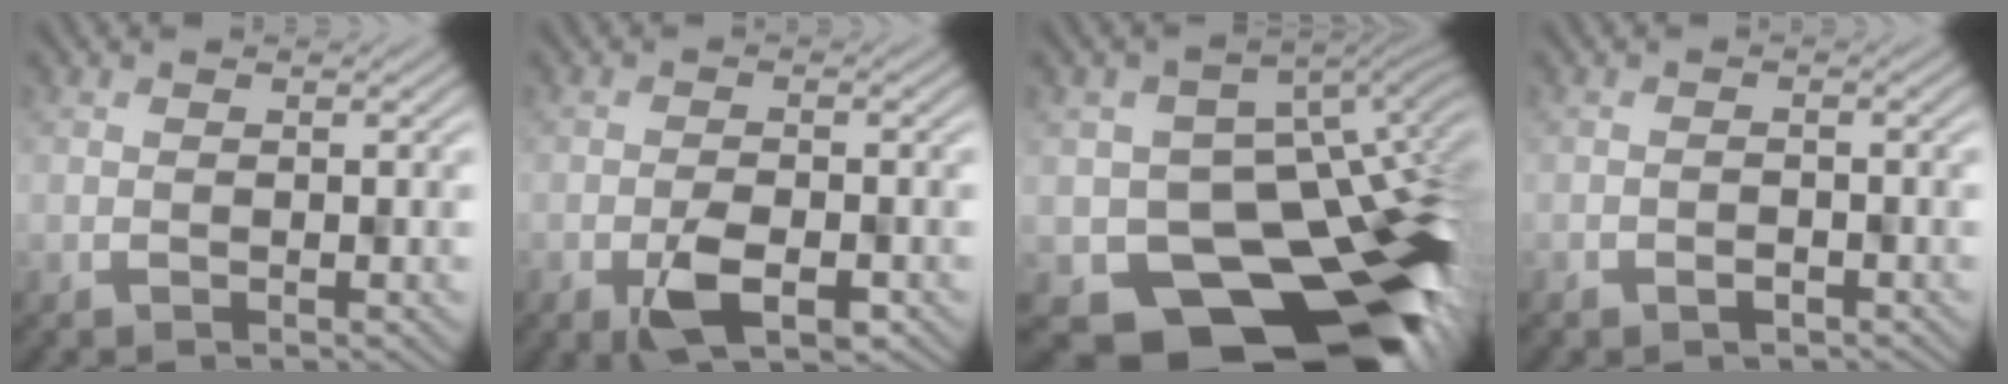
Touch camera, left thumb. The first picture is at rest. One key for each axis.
{"total": 4.9, "fx": -2.5, "fy": 2.2, "fz": 3.6, "tx": -0.071, "ty": -0.011, "tz": -0.035}
{"total": 16.4, "fx": -6.6, "fy": 11.7, "fz": 9.4, "tx": -0.114, "ty": -0.049, "tz": -0.078}
{"total": 0.9, "fx": -0.8, "fy": 0.4, "fz": -0.2, "tx": -0.003, "ty": -0.004, "tz": -0.006}